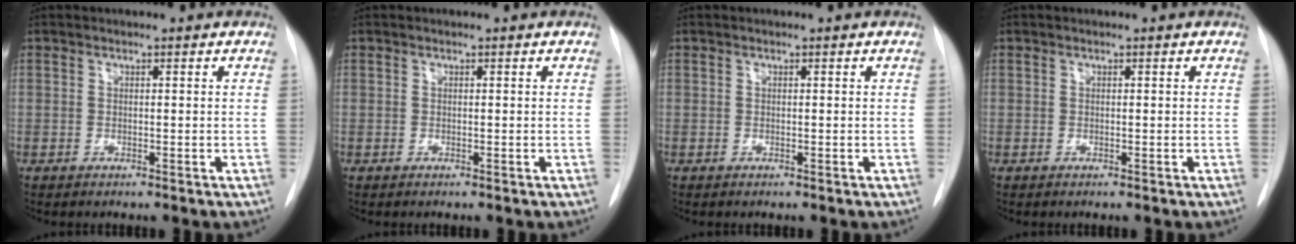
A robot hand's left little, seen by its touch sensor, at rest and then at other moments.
{"total": 0.0}
{"total": 0.0}
{"total": 0.0}